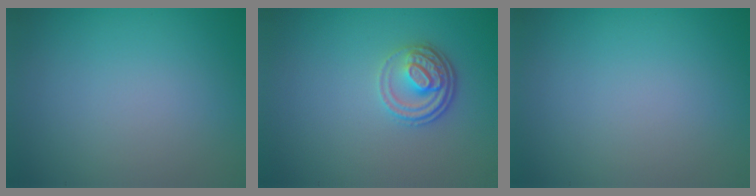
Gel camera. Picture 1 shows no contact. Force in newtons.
{"total": 2.8, "press": 2.3, "slide": 1.7}
{"total": 0.0}